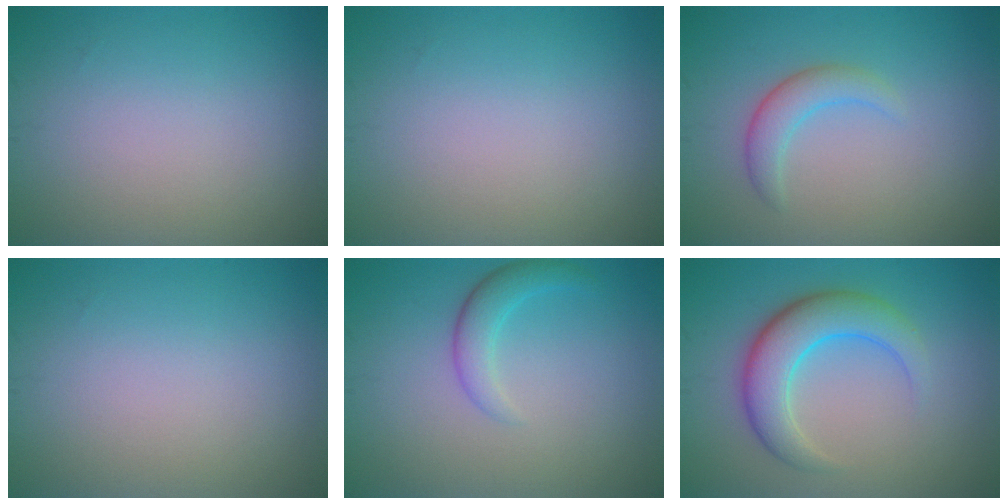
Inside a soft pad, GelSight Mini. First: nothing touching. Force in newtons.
{"total": 0.0}
{"total": 2.5, "press": 2.5, "slide": 0.1}
{"total": 0.0}
{"total": 2.4, "press": 2.4, "slide": 0.1}
{"total": 5.6, "press": 5.6, "slide": 0.1}